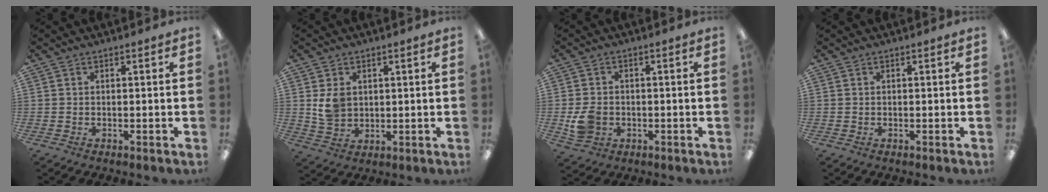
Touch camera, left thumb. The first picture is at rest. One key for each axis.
{"total": 6.0, "fx": 1.9, "fy": 4.8, "fz": 3.1, "tx": -0.051, "ty": 0.004, "tz": 0.037}
{"total": 5.9, "fx": -1.2, "fy": 4.9, "fz": 3.1, "tx": -0.057, "ty": 0.006, "tz": -0.019}
{"total": 0.0}